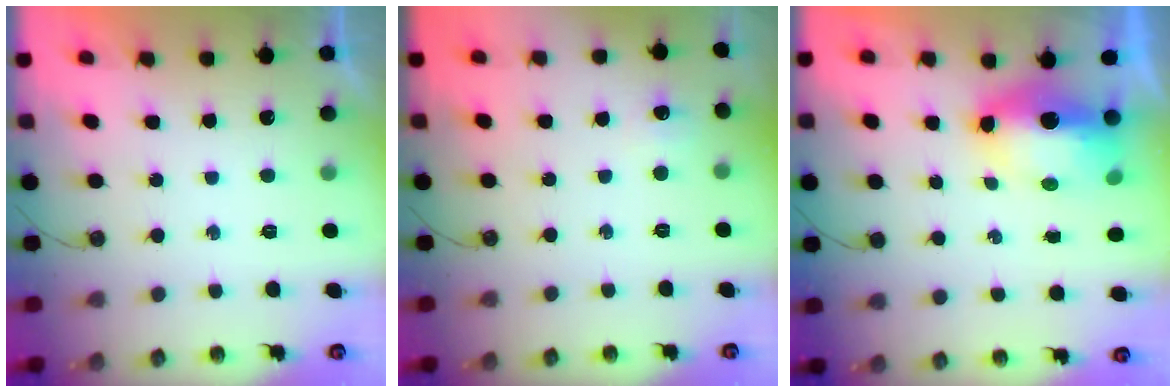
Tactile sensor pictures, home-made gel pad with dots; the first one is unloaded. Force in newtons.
{"total": 5.2, "press": 5.2, "slide": 0.6}
{"total": 9.4, "press": 9.3, "slide": 1.5}